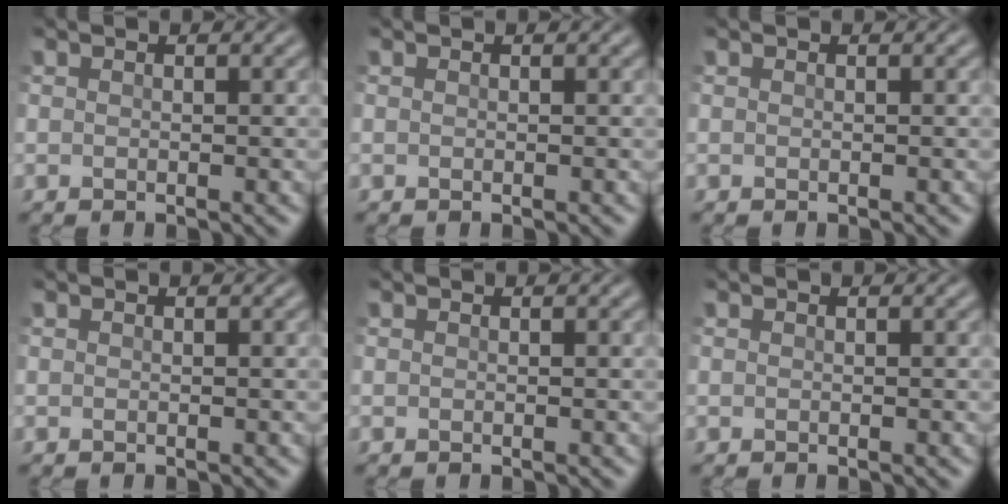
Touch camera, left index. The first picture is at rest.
{"total": 0.0}
{"total": 0.0}
{"total": 0.0}
{"total": 0.0}
{"total": 0.0}